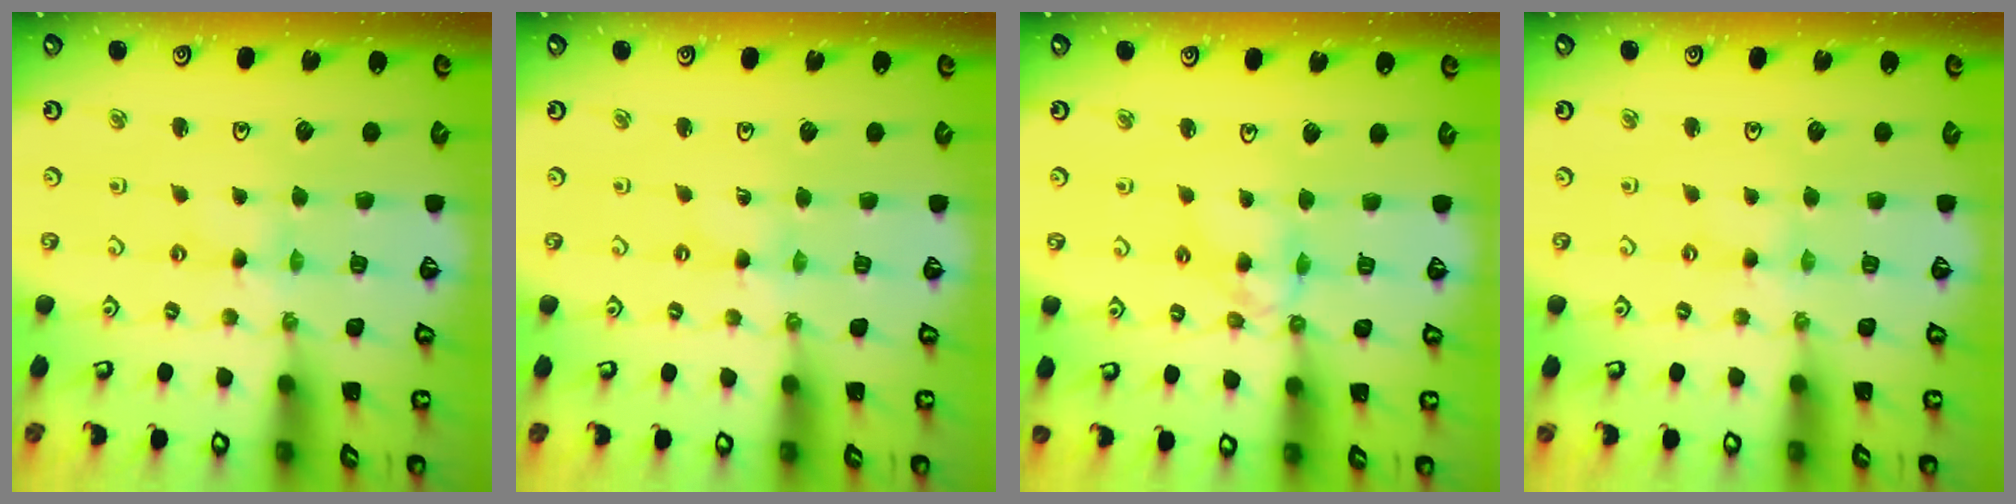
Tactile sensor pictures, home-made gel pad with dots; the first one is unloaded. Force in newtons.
{"total": 0.0}
{"total": 9.0, "press": 9.0, "slide": 0.8}
{"total": 0.0}